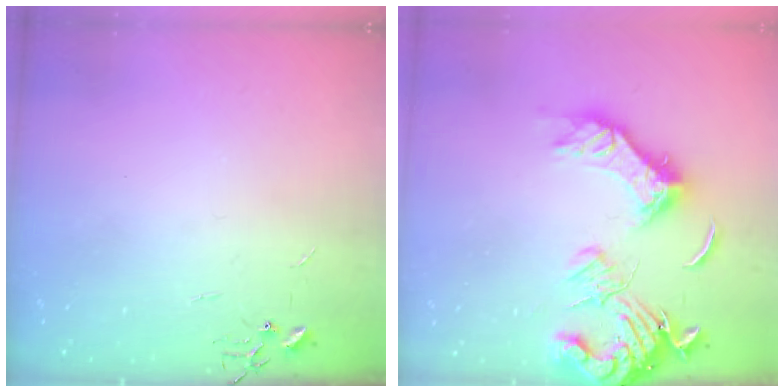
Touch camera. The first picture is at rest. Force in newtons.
{"total": 17.9, "press": 17.8, "slide": 2.3}